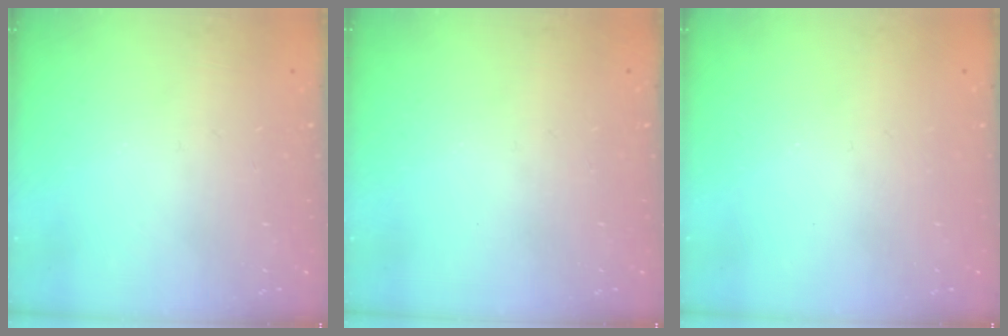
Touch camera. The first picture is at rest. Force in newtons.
{"total": 0.0}
{"total": 0.0}